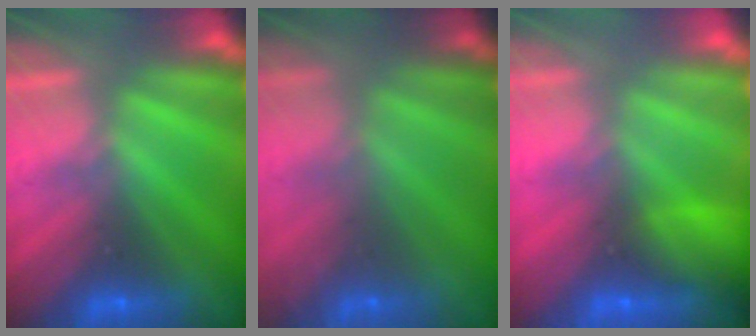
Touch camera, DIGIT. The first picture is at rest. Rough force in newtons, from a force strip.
{"total": 7.0}
{"total": 7.8}